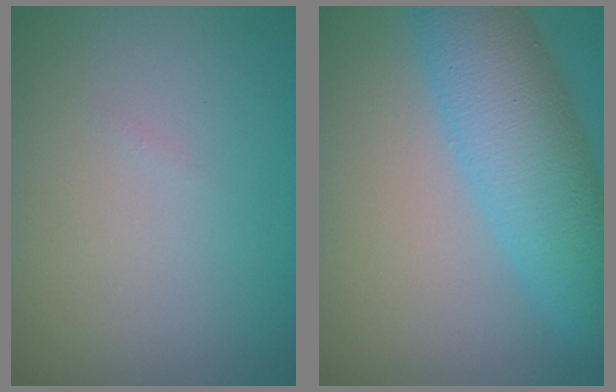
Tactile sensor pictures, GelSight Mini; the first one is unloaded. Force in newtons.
{"total": 7.4, "press": 7.4, "slide": 0.3}